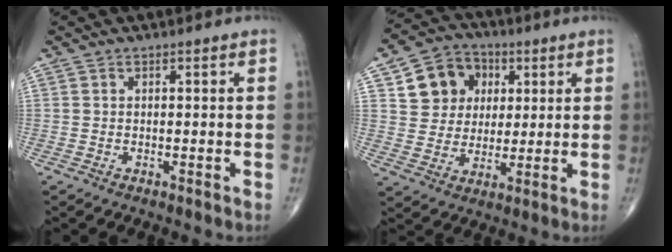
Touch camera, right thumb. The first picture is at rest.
{"total": 11.9, "force": [4.1, 10.1, 4.8], "torque": [-0.044, -0.001, 0.071]}